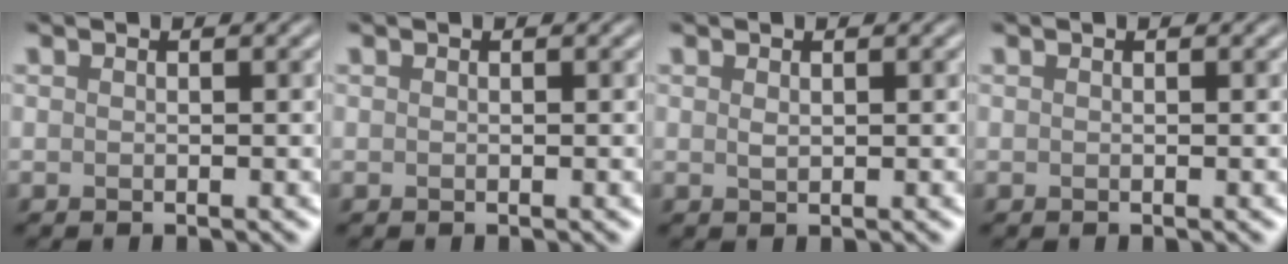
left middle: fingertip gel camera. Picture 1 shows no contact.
{"total": 0.0}
{"total": 0.7, "force": [0.3, 0.3, 0.5], "torque": [-0.013, -0.001, 0.007]}
{"total": 0.0}